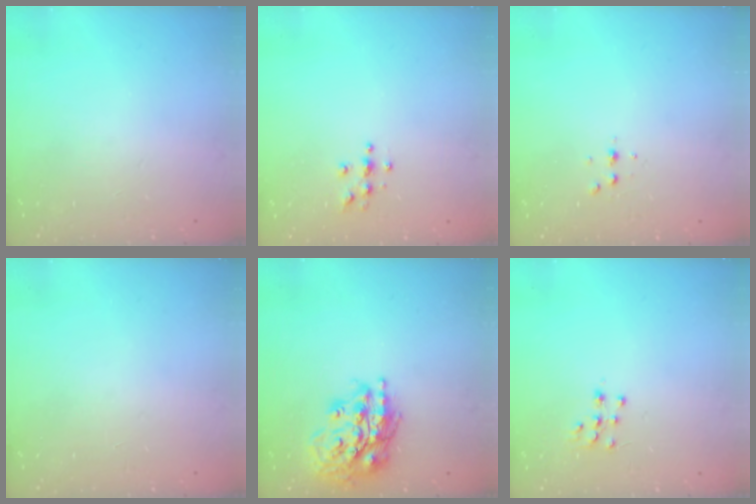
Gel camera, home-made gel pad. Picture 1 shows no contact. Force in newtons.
{"total": 4.0, "press": 4.0, "slide": 0.4}
{"total": 3.5, "press": 3.5, "slide": 0.5}
{"total": 0.0}
{"total": 18.3, "press": 18.1, "slide": 2.6}
{"total": 7.0, "press": 7.0, "slide": 0.3}